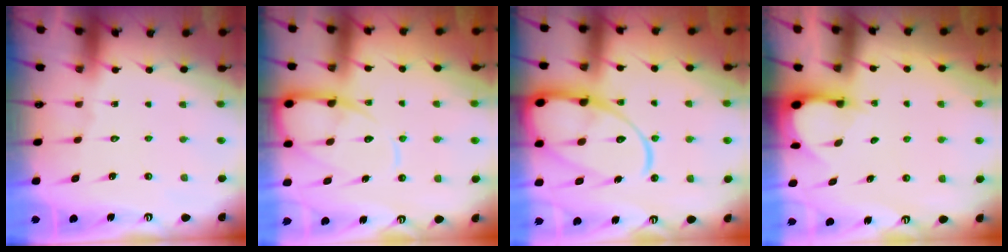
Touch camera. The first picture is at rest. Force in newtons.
{"total": 11.4, "press": 11.3, "slide": 1.3}
{"total": 18.3, "press": 18.2, "slide": 1.7}
{"total": 2.8, "press": 2.8, "slide": 0.2}